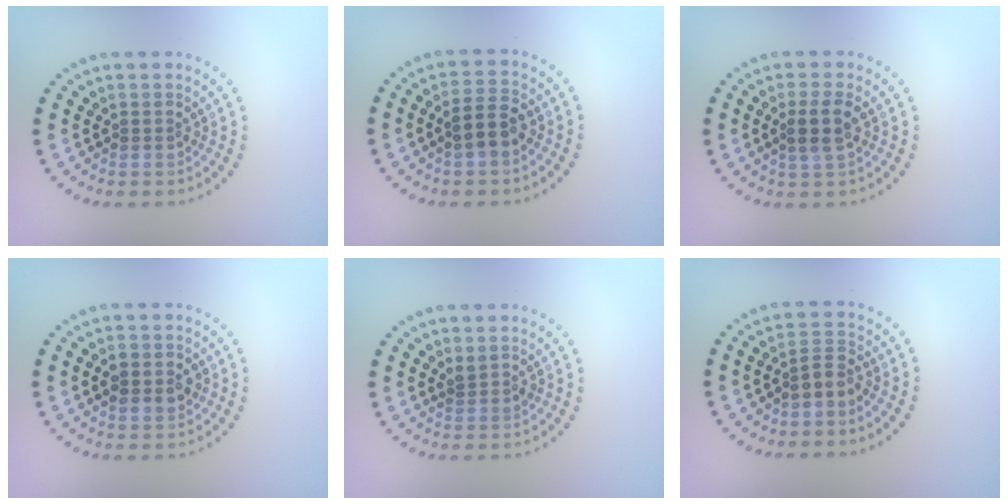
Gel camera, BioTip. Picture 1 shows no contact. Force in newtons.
{"total": 2.8, "press": 2.8, "slide": 0.7}
{"total": 2.4, "press": 2.2, "slide": 1.0}
{"total": 2.7, "press": 2.7, "slide": 0.1}
{"total": 1.0, "press": 0.8, "slide": 0.7}
{"total": 1.9, "press": 1.6, "slide": 1.1}